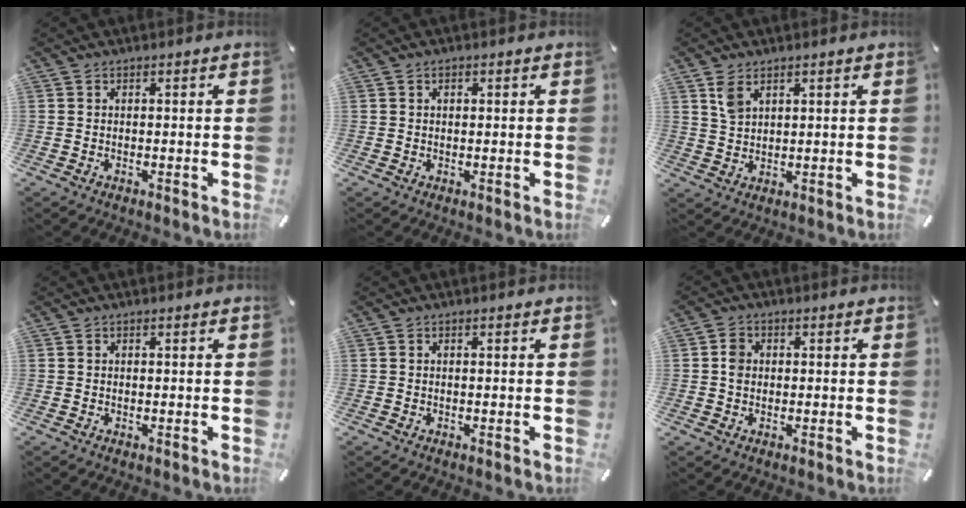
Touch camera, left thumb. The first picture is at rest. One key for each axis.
{"total": 0.8, "fx": 0.3, "fy": 0.5, "fz": 0.5, "tx": -0.010, "ty": 0.004, "tz": 0.005}
{"total": 4.3, "fx": 2.5, "fy": 2.5, "fz": 2.4, "tx": -0.053, "ty": 0.002, "tz": 0.048}
{"total": 0.0}
{"total": 0.0}
{"total": 2.7, "fx": 0.1, "fy": 2.3, "fz": 1.4, "tx": -0.020, "ty": 0.005, "tz": -0.002}